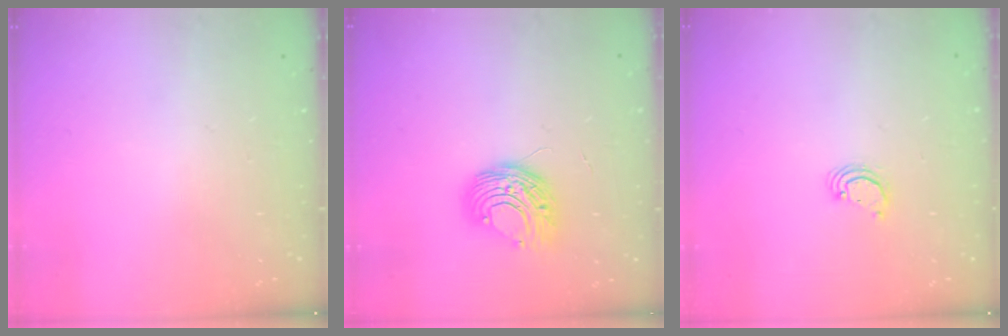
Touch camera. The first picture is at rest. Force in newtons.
{"total": 9.0, "press": 8.9, "slide": 0.5}
{"total": 2.7, "press": 2.7, "slide": 0.2}